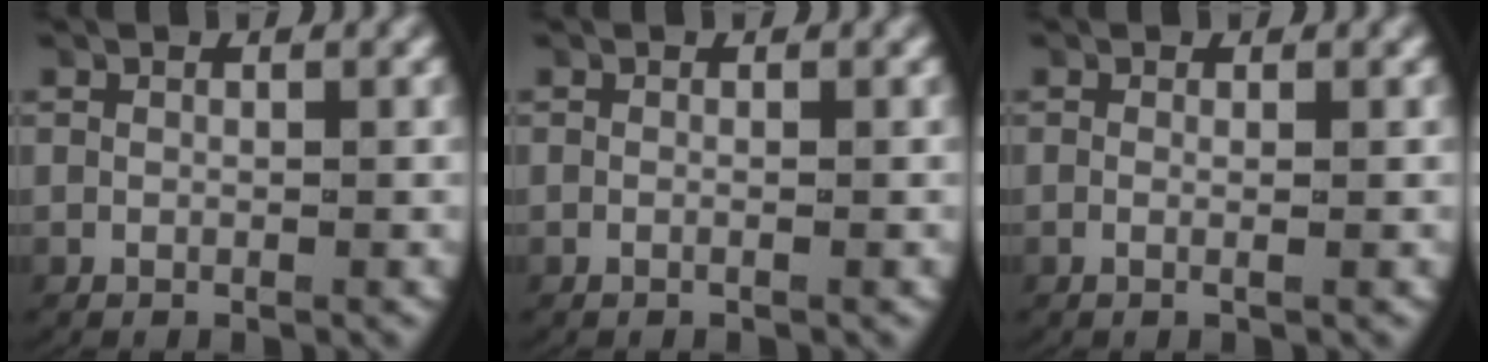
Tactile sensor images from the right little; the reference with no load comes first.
{"total": 0.6, "force": [-0.4, -0.1, 0.3], "torque": [-0.008, 0.000, -0.008]}
{"total": 0.8, "force": [-0.3, -0.3, 0.7], "torque": [-0.024, -0.007, -0.004]}